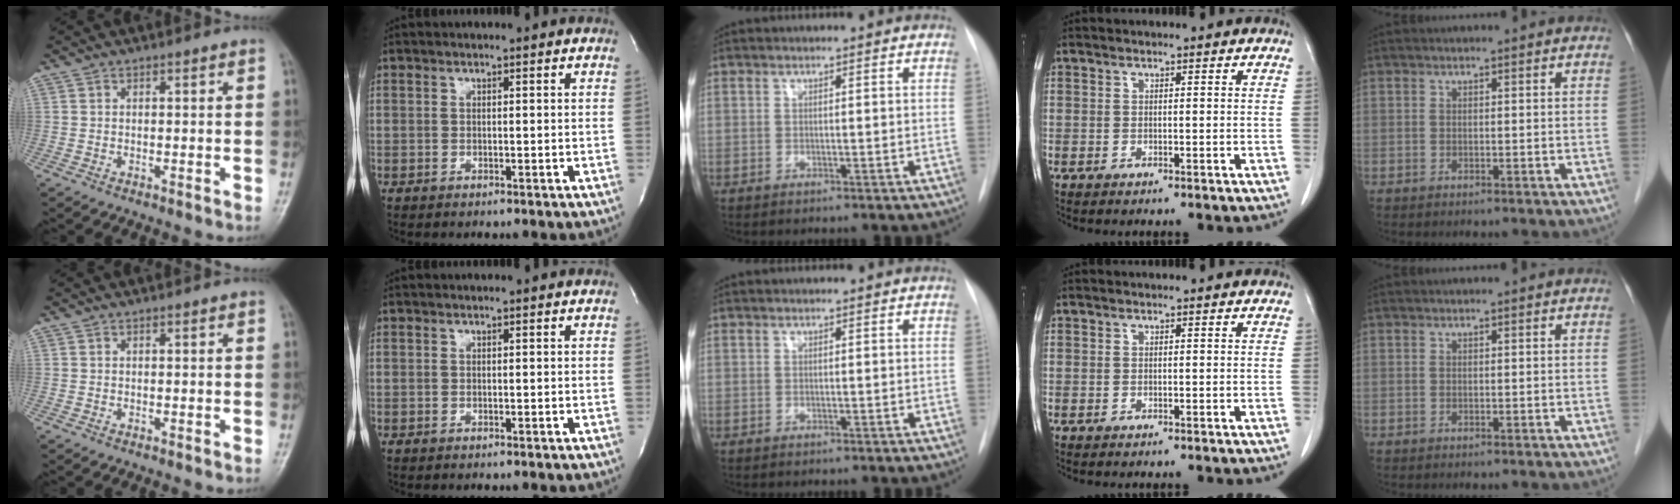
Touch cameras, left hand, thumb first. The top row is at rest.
{}